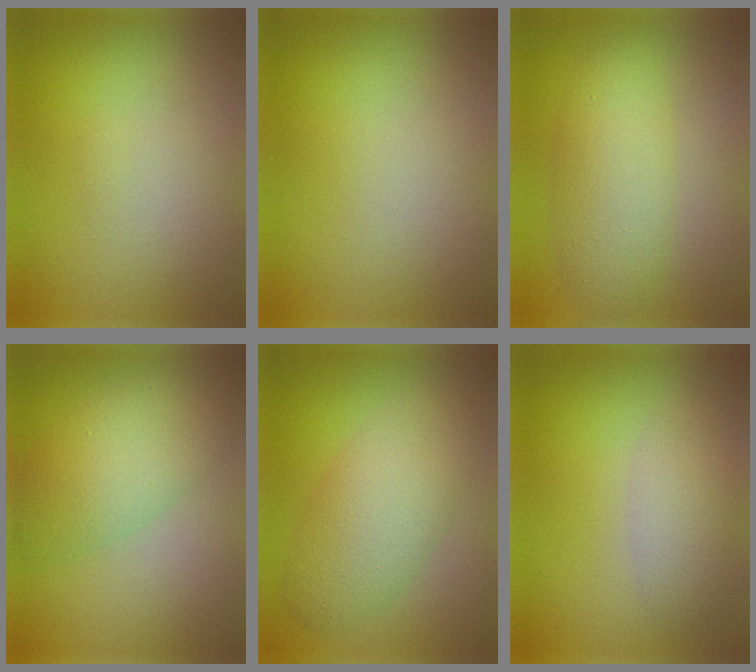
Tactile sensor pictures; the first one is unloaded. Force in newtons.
{"total": 0.0}
{"total": 4.8, "press": 4.8, "slide": 0.1}
{"total": 5.9, "press": 5.9, "slide": 0.1}
{"total": 5.9, "press": 5.9, "slide": 0.1}
{"total": 2.4, "press": 2.4, "slide": 0.0}